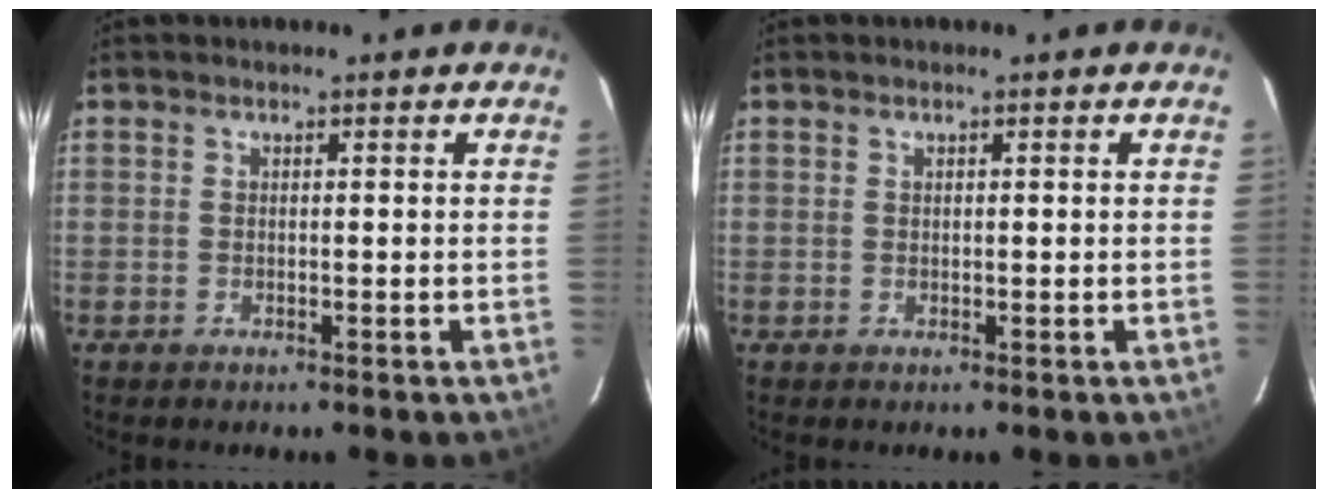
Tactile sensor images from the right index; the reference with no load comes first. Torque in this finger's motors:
{"motor_torque": [-0.15, -0.11, -0.03, -0.01]}